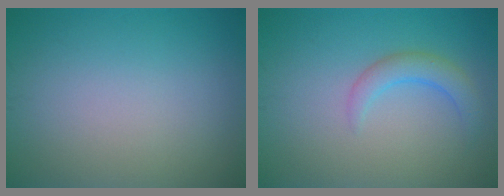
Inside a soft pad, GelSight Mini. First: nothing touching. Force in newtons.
{"total": 2.4, "press": 2.4, "slide": 0.3}